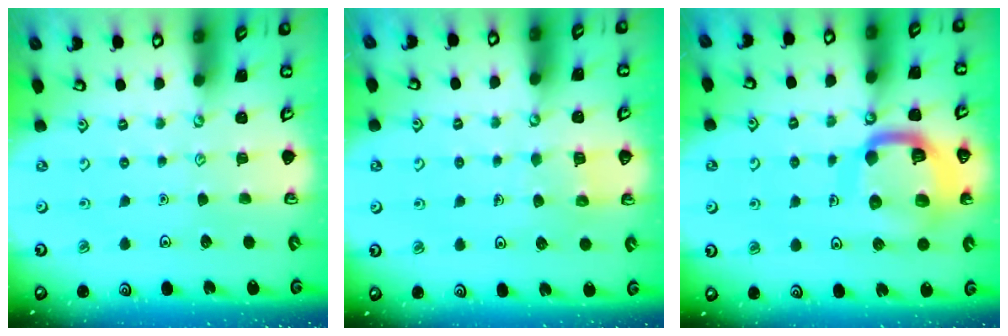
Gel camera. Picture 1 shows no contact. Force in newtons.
{"total": 5.2, "press": 5.2, "slide": 0.3}
{"total": 16.3, "press": 16.2, "slide": 1.7}